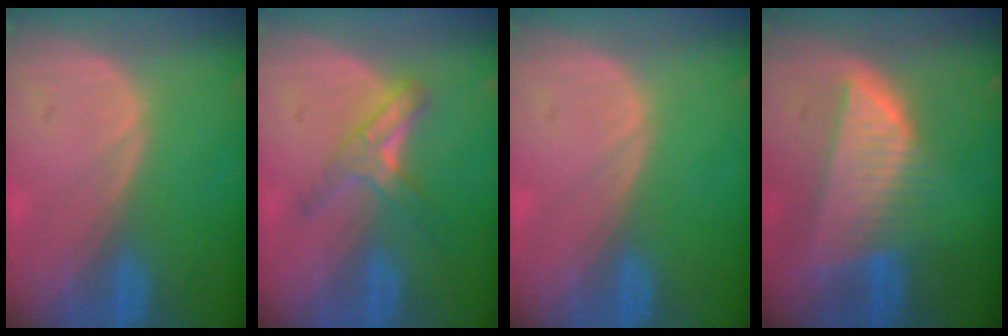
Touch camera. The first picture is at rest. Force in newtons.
{"total": 5.4, "press": 5.0, "slide": 2.1}
{"total": 0.0}
{"total": 8.3, "press": 7.3, "slide": 4.0}